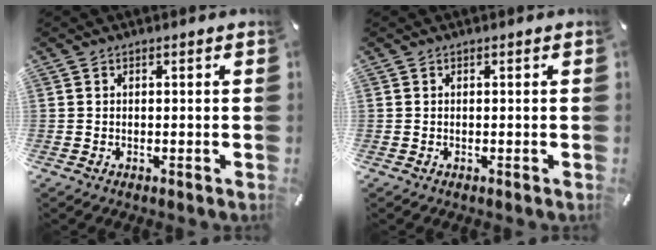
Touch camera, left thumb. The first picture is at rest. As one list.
[{"total": 0.0}]